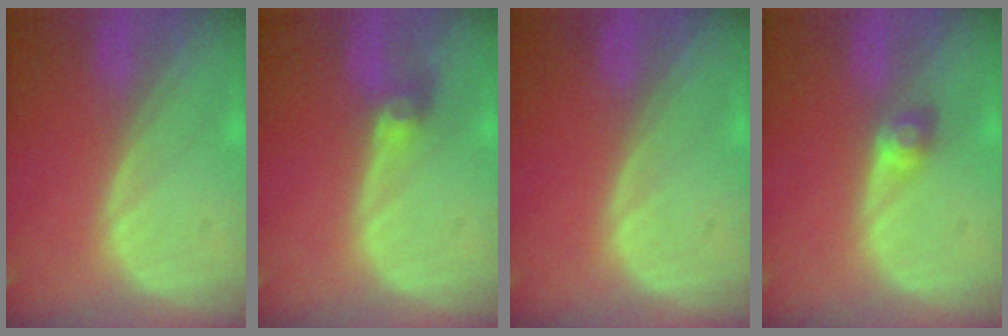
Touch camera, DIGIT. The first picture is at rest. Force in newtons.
{"total": 2.9, "press": 2.6, "slide": 1.4}
{"total": 0.0}
{"total": 2.5, "press": 2.3, "slide": 1.0}